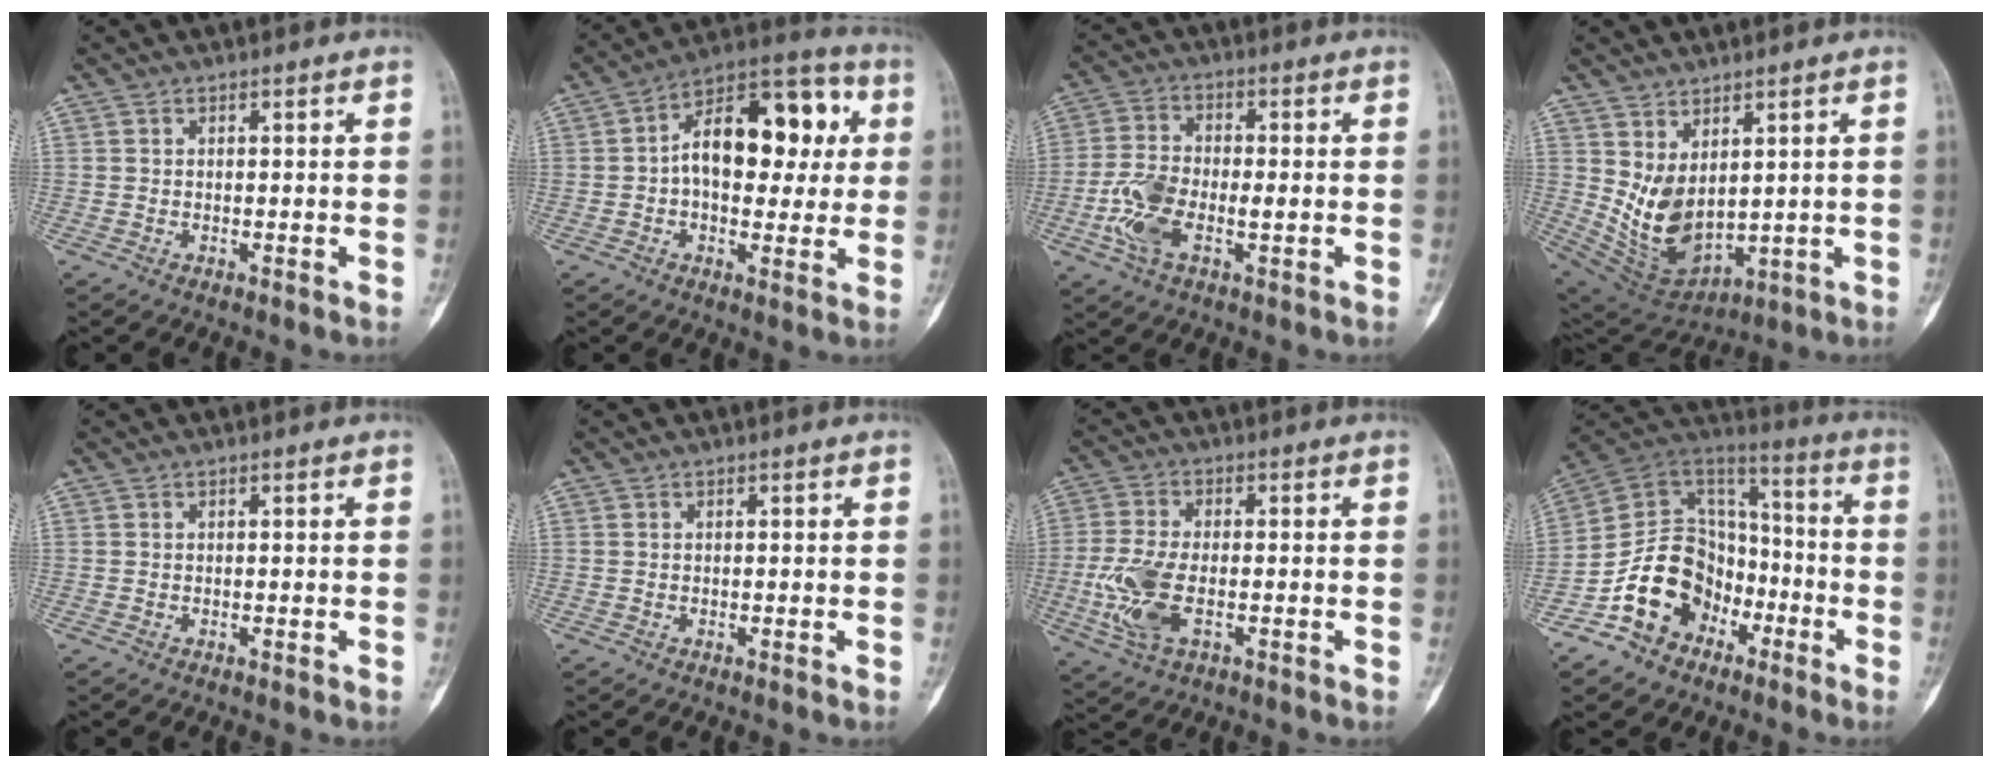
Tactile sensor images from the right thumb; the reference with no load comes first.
{"total": 18.1, "force": [2.4, 10.5, 14.6], "torque": [-0.180, 0.034, 0.028]}
{"total": 9.6, "force": [-2.1, 5.1, 7.9], "torque": [-0.171, 0.015, -0.042]}
{"total": 10.8, "force": [2.4, 6.3, 8.4], "torque": [-0.133, -0.030, 0.075]}
{"total": 0.0}
{"total": 0.0}
{"total": 10.0, "force": [-2.2, 5.0, 8.4], "torque": [-0.194, 0.000, -0.041]}
{"total": 16.8, "force": [-7.7, 13.0, 7.3], "torque": [-0.089, 0.092, -0.136]}